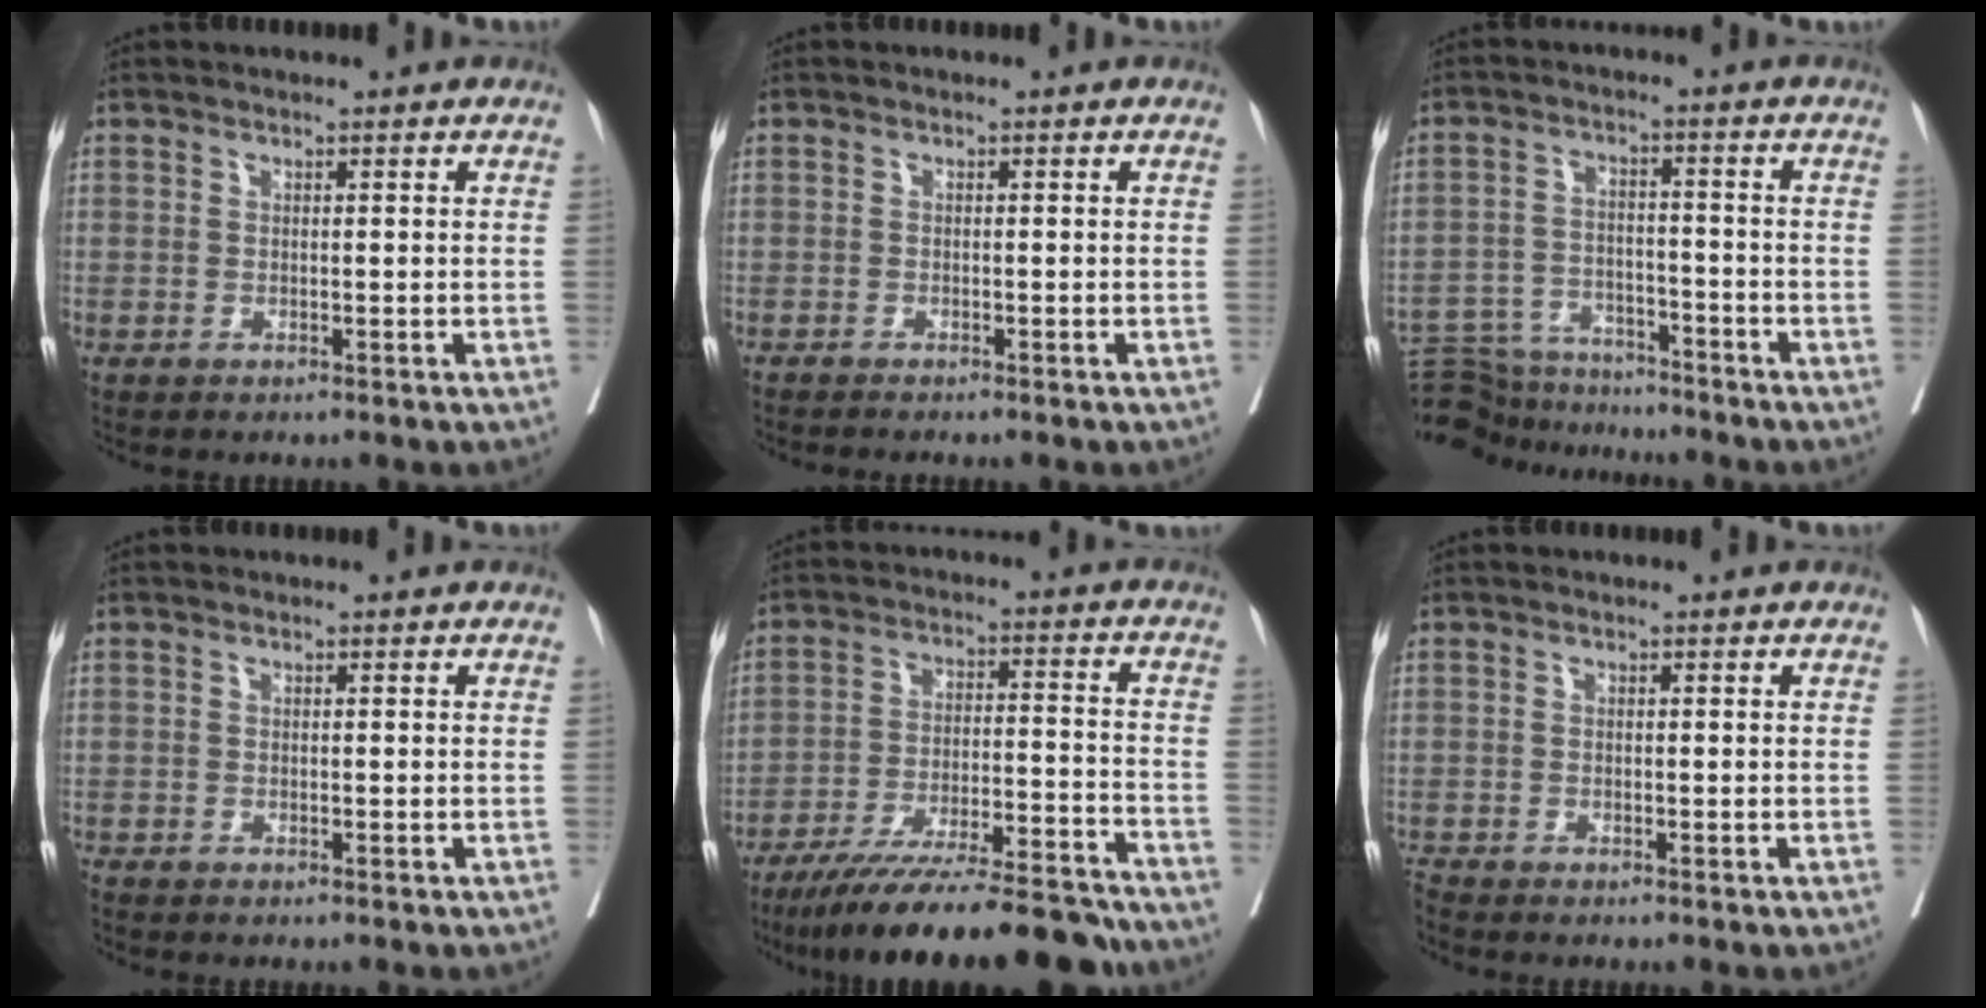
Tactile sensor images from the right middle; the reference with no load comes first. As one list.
[{"total": 1.8, "force": [-1.6, 0.0, 0.8], "torque": [-0.015, -0.003, -0.022]}, {"total": 11.0, "force": [-10.8, 2.1, 1.3], "torque": [-0.024, 0.015, -0.171]}, {"total": 0.7, "force": [-0.7, 0.1, 0.1], "torque": [-0.010, -0.003, -0.018]}, {"total": 21.7, "force": [-19.3, 2.0, 9.7], "torque": [-0.131, -0.014, -0.291]}, {"total": 1.2, "force": [-1.2, -0.2, 0.0], "torque": [-0.007, -0.007, -0.026]}]